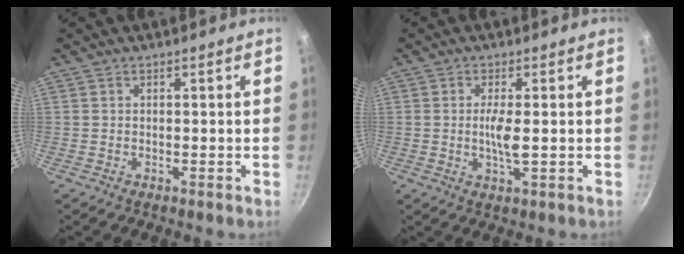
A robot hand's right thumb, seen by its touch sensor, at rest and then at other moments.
{"total": 4.3, "force": [0.0, 0.9, 4.2], "torque": [-0.090, -0.006, -0.001]}